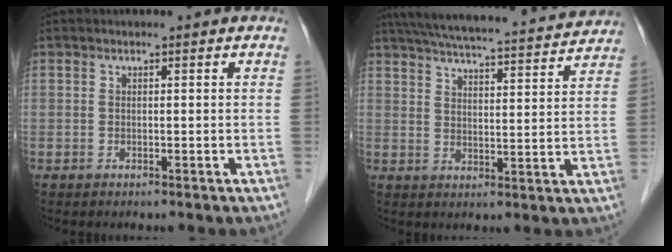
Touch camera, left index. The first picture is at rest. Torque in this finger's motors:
{"motor_torque": [-0.52, -1.62, 0.13, 0.06]}